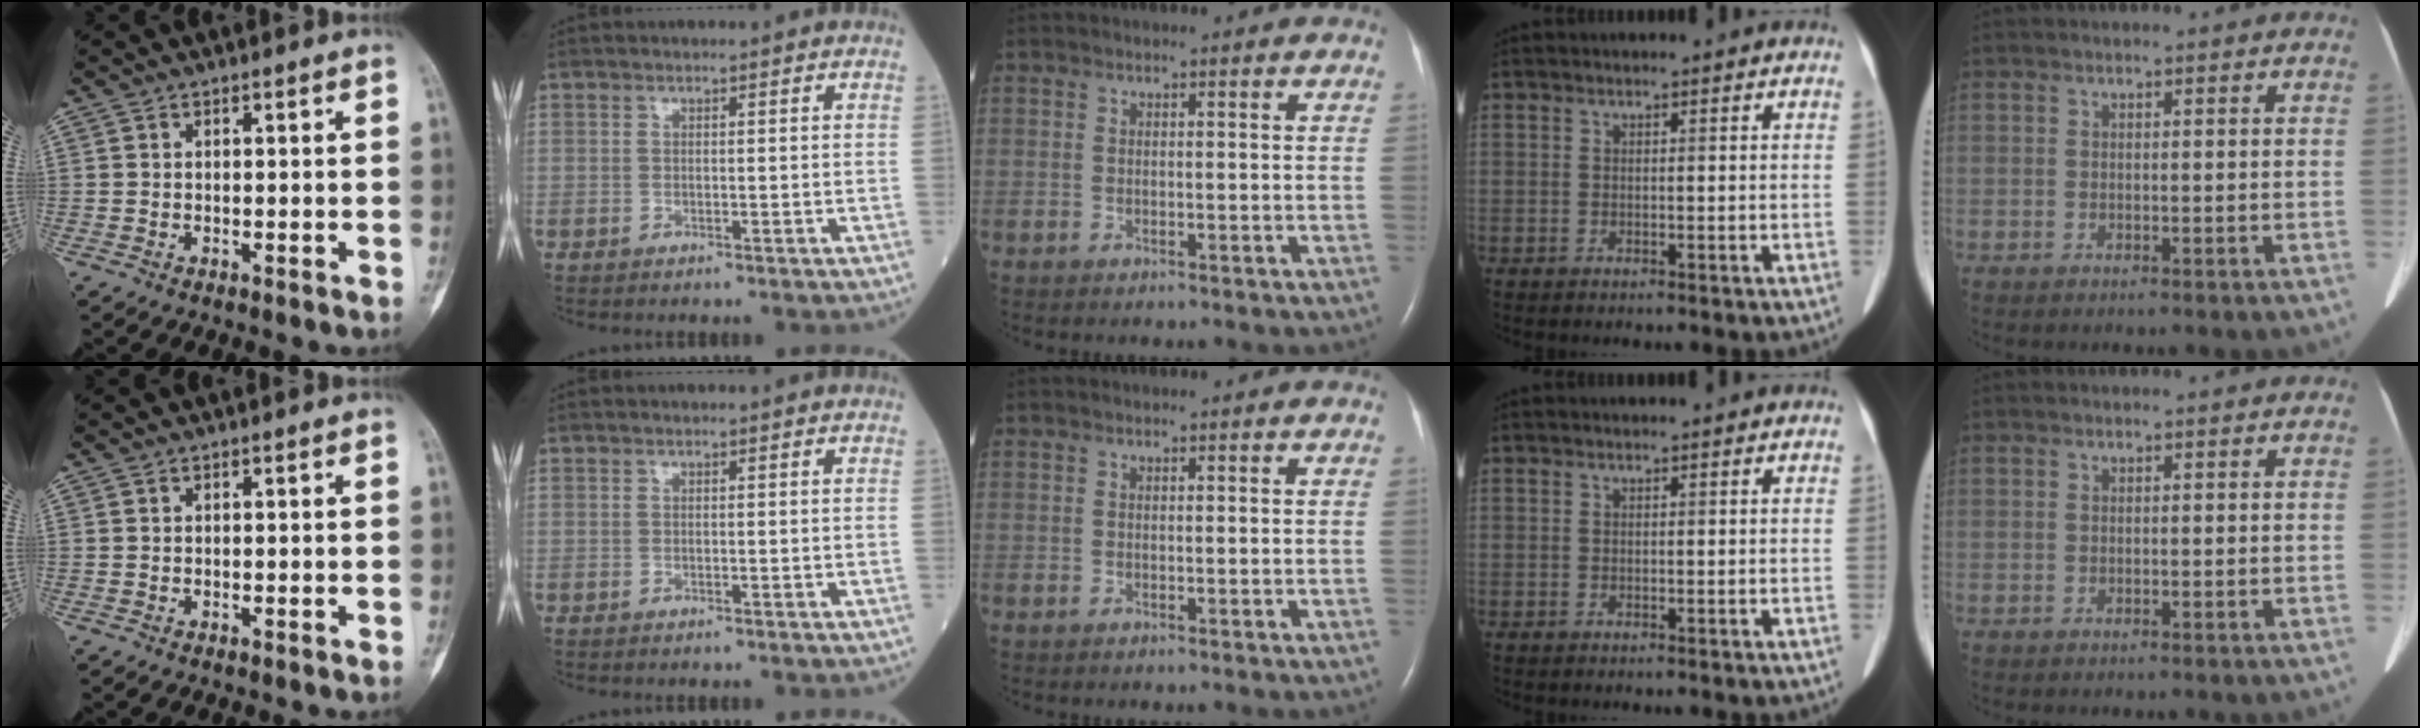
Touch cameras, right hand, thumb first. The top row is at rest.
{}